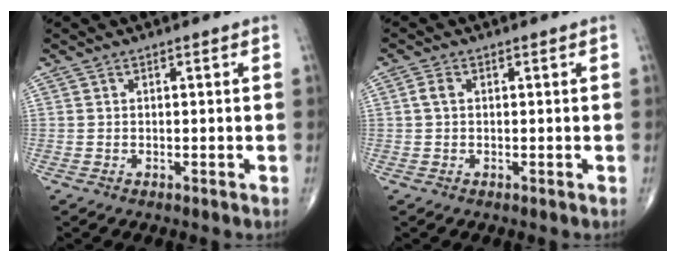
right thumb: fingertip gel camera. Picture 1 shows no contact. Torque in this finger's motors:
{"motor_torque": [-0.15, 0.10, 0.16, 0.00, 0.01]}